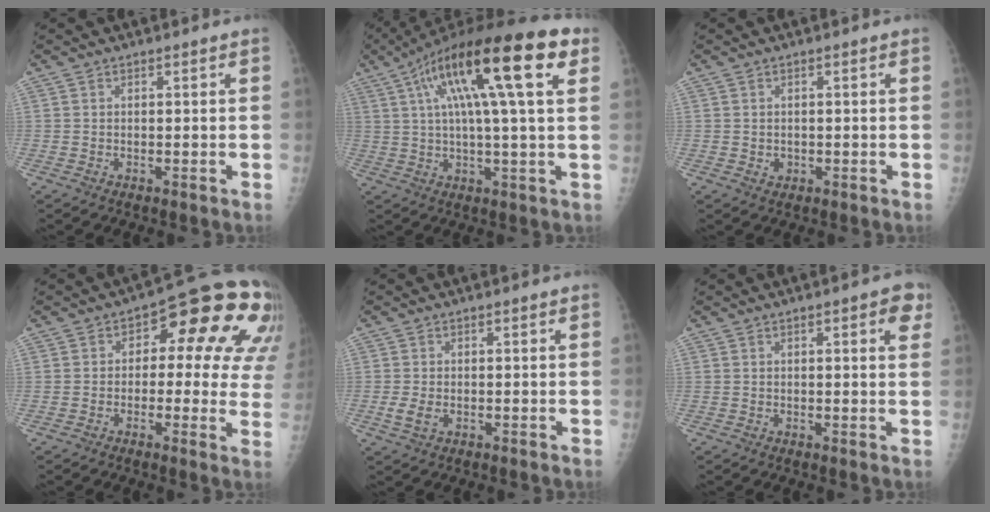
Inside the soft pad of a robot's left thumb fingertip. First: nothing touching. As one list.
[{"total": 22.7, "force": [8.3, 4.8, 20.5], "torque": [-0.337, 0.026, 0.124]}, {"total": 1.5, "force": [-0.2, 1.3, 0.8], "torque": [-0.005, 0.002, 0.000]}, {"total": 18.0, "force": [4.9, 9.1, 14.7], "torque": [-0.120, 0.022, 0.046]}, {"total": 3.0, "force": [-0.7, 1.8, 2.3], "torque": [-0.053, 0.003, -0.013]}, {"total": 4.3, "force": [1.6, 1.3, 3.8], "torque": [-0.037, 0.000, 0.015]}]